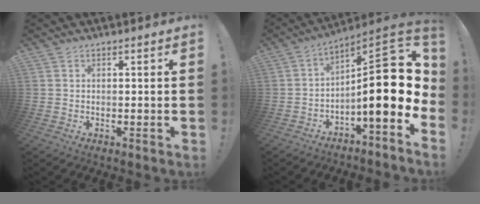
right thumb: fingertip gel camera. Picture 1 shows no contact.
{"total": 20.0, "force": [-0.1, 6.3, 19.0], "torque": [-0.264, -0.004, 0.002]}